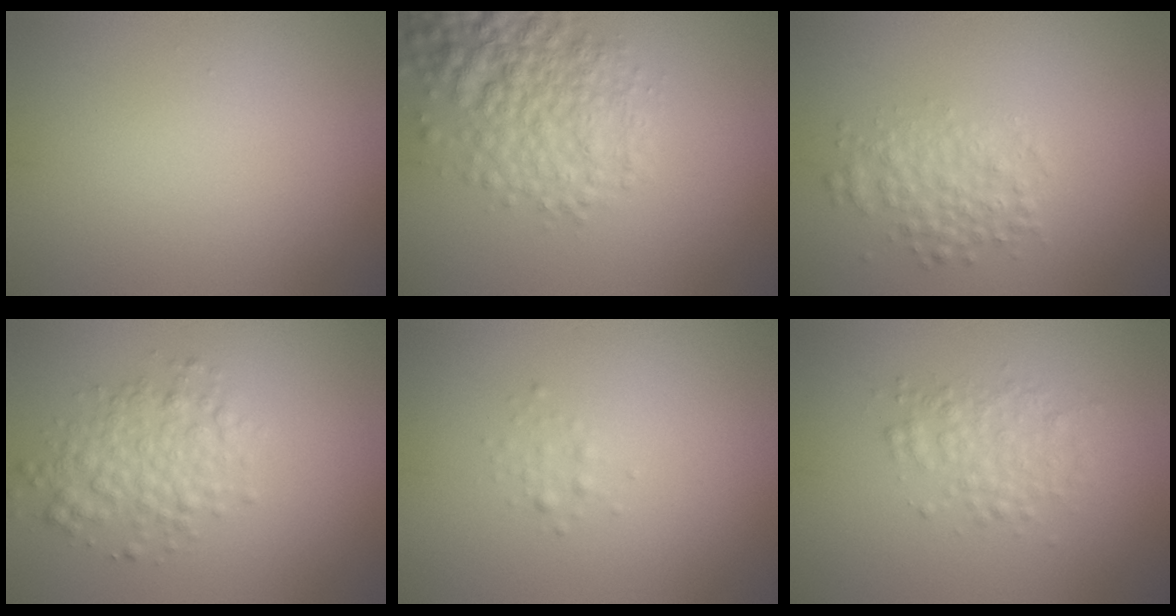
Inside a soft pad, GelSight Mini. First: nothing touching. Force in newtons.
{"total": 5.7, "press": 5.7, "slide": 0.2}
{"total": 2.8, "press": 2.8, "slide": 0.1}
{"total": 3.5, "press": 3.5, "slide": 0.1}
{"total": 0.8, "press": 0.8, "slide": 0.0}
{"total": 2.6, "press": 2.6, "slide": 0.0}